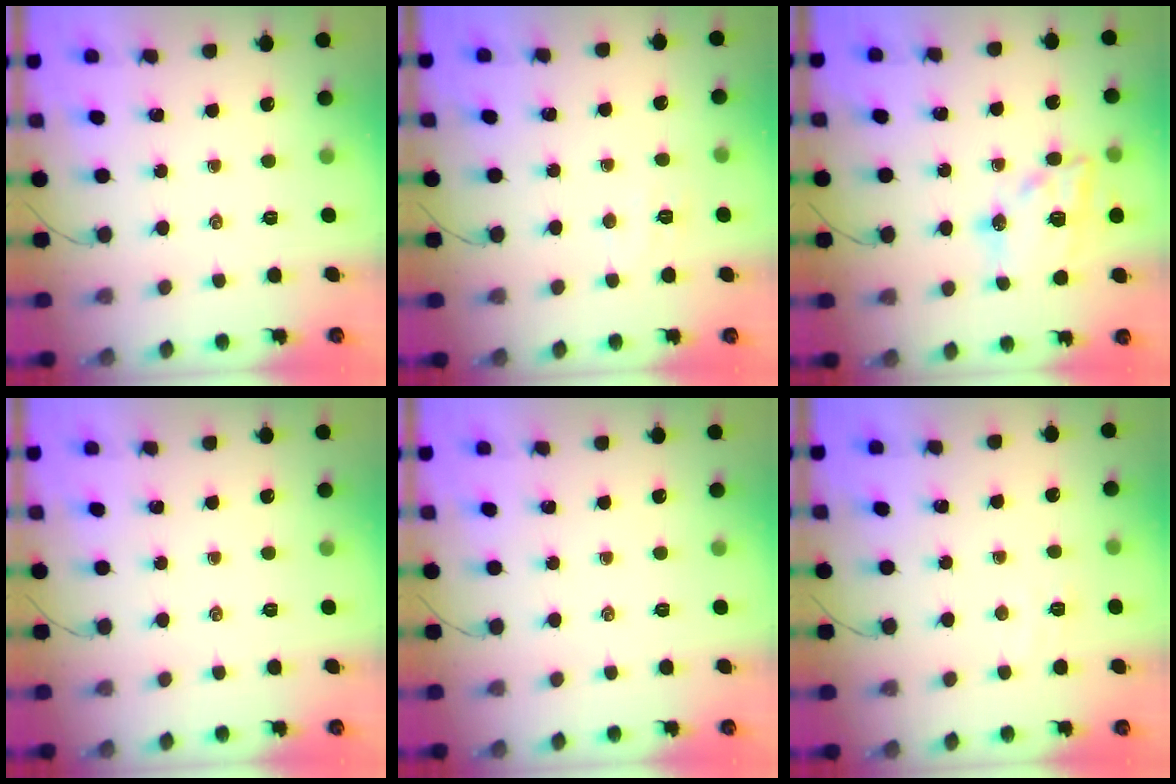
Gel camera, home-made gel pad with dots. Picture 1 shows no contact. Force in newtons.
{"total": 4.1, "press": 4.0, "slide": 1.0}
{"total": 15.9, "press": 15.7, "slide": 2.9}
{"total": 0.0}
{"total": 0.0}
{"total": 3.7, "press": 3.5, "slide": 1.0}